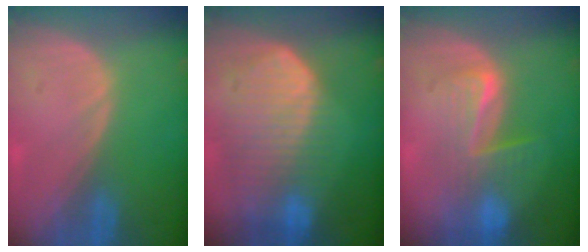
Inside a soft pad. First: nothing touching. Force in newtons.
{"total": 10.4, "press": 9.0, "slide": 5.1}
{"total": 6.5, "press": 6.4, "slide": 1.3}